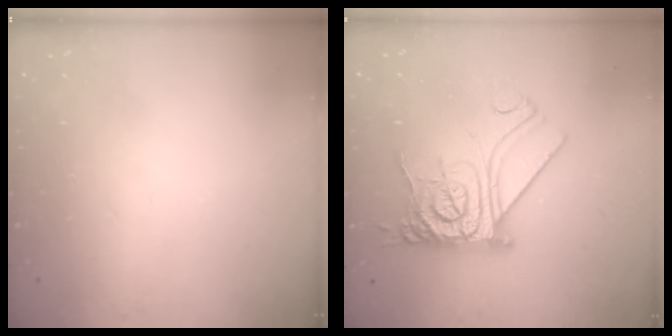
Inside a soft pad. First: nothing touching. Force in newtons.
{"total": 15.8, "press": 15.7, "slide": 1.4}